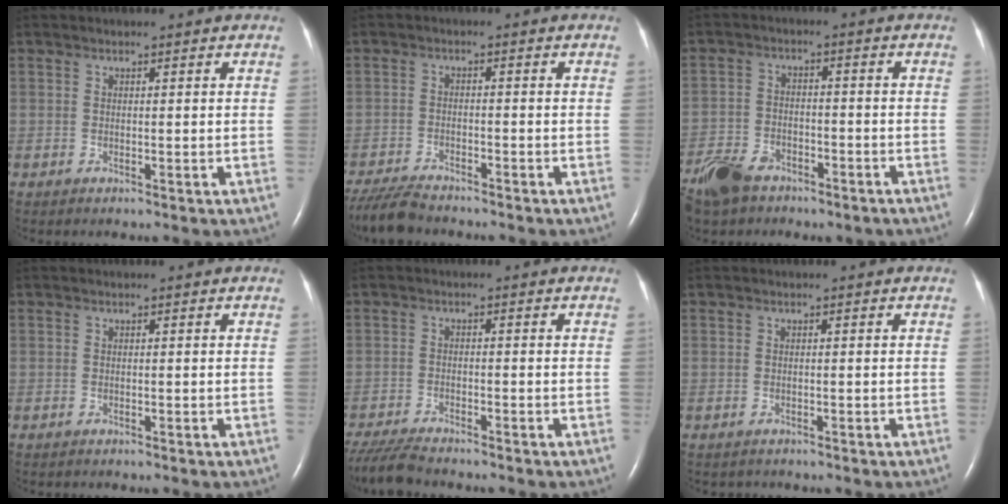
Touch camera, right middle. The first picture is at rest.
{"total": 5.8, "force": [-5.5, 1.0, 1.4], "torque": [-0.027, -0.019, -0.098]}
{"total": 9.5, "force": [-7.0, 5.1, 3.8], "torque": [-0.094, 0.000, -0.120]}
{"total": 0.0}
{"total": 6.8, "force": [-6.3, 0.5, 2.6], "torque": [-0.050, -0.022, -0.113]}
{"total": 0.8, "force": [-0.6, 0.4, -0.1], "torque": [-0.008, 0.000, -0.011]}